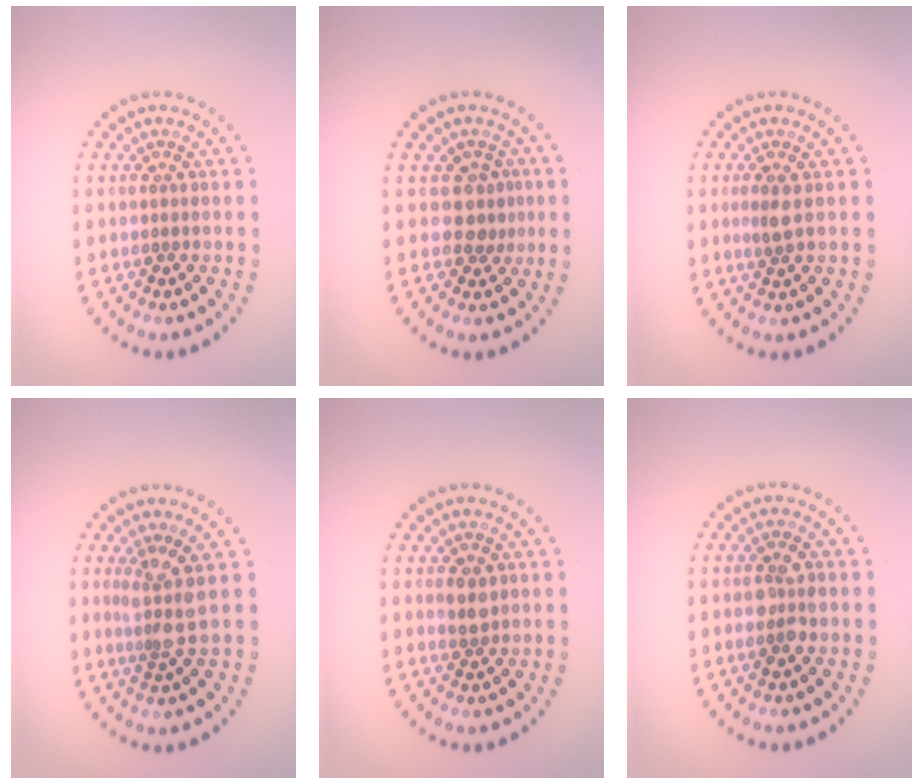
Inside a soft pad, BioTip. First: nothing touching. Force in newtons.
{"total": 2.1, "press": 1.8, "slide": 1.1}
{"total": 1.5, "press": 1.3, "slide": 0.6}
{"total": 2.6, "press": 1.9, "slide": 1.8}
{"total": 1.8, "press": 1.8, "slide": 0.4}
{"total": 2.6, "press": 2.5, "slide": 0.5}